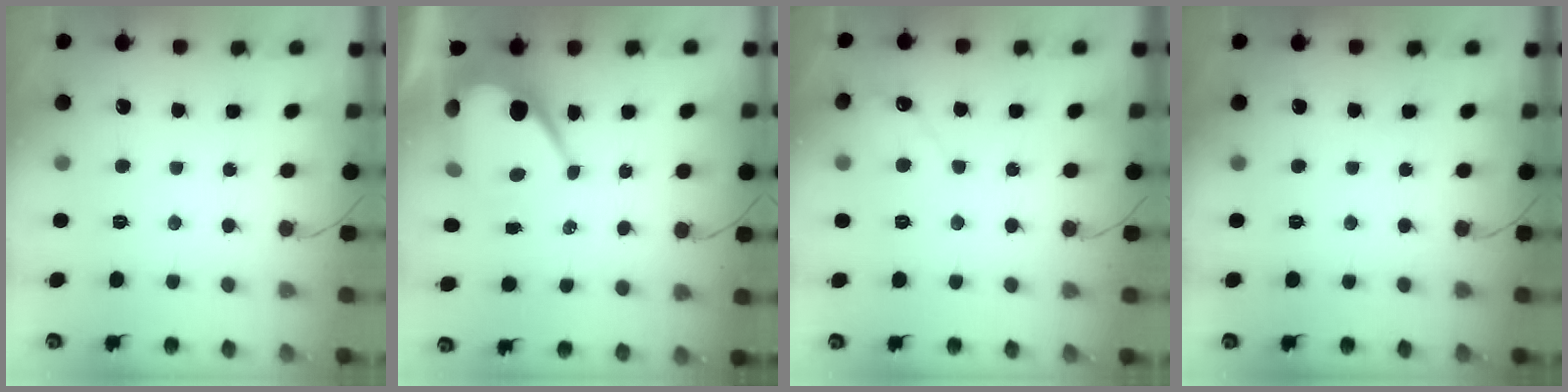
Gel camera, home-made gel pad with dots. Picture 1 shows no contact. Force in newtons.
{"total": 10.9, "press": 10.9, "slide": 0.9}
{"total": 4.4, "press": 4.4, "slide": 0.4}
{"total": 0.0}